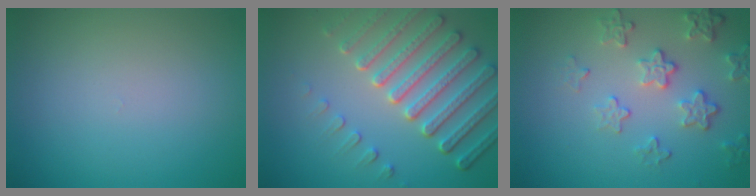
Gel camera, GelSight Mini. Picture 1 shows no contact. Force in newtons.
{"total": 6.4, "press": 5.2, "slide": 3.8}
{"total": 4.1, "press": 3.2, "slide": 2.5}